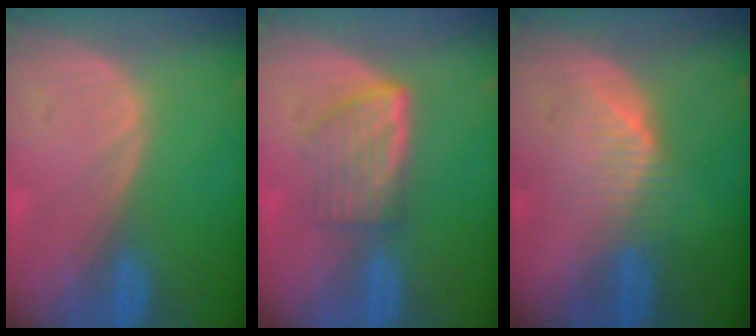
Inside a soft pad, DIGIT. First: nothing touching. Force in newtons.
{"total": 5.9, "press": 5.3, "slide": 2.6}
{"total": 4.3, "press": 4.3, "slide": 0.4}